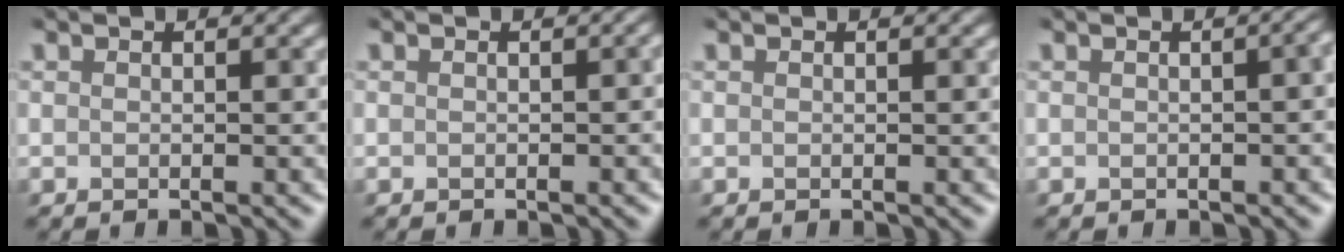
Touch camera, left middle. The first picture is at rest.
{"total": 1.2, "force": [-0.4, 0.5, 0.9], "torque": [-0.004, 0.008, -0.009]}
{"total": 0.0}
{"total": 4.0, "force": [-0.8, 2.2, 3.2], "torque": [-0.005, 0.016, -0.028]}